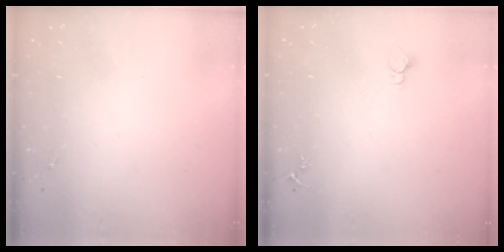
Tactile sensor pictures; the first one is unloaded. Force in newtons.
{"total": 2.7, "press": 2.7, "slide": 0.1}